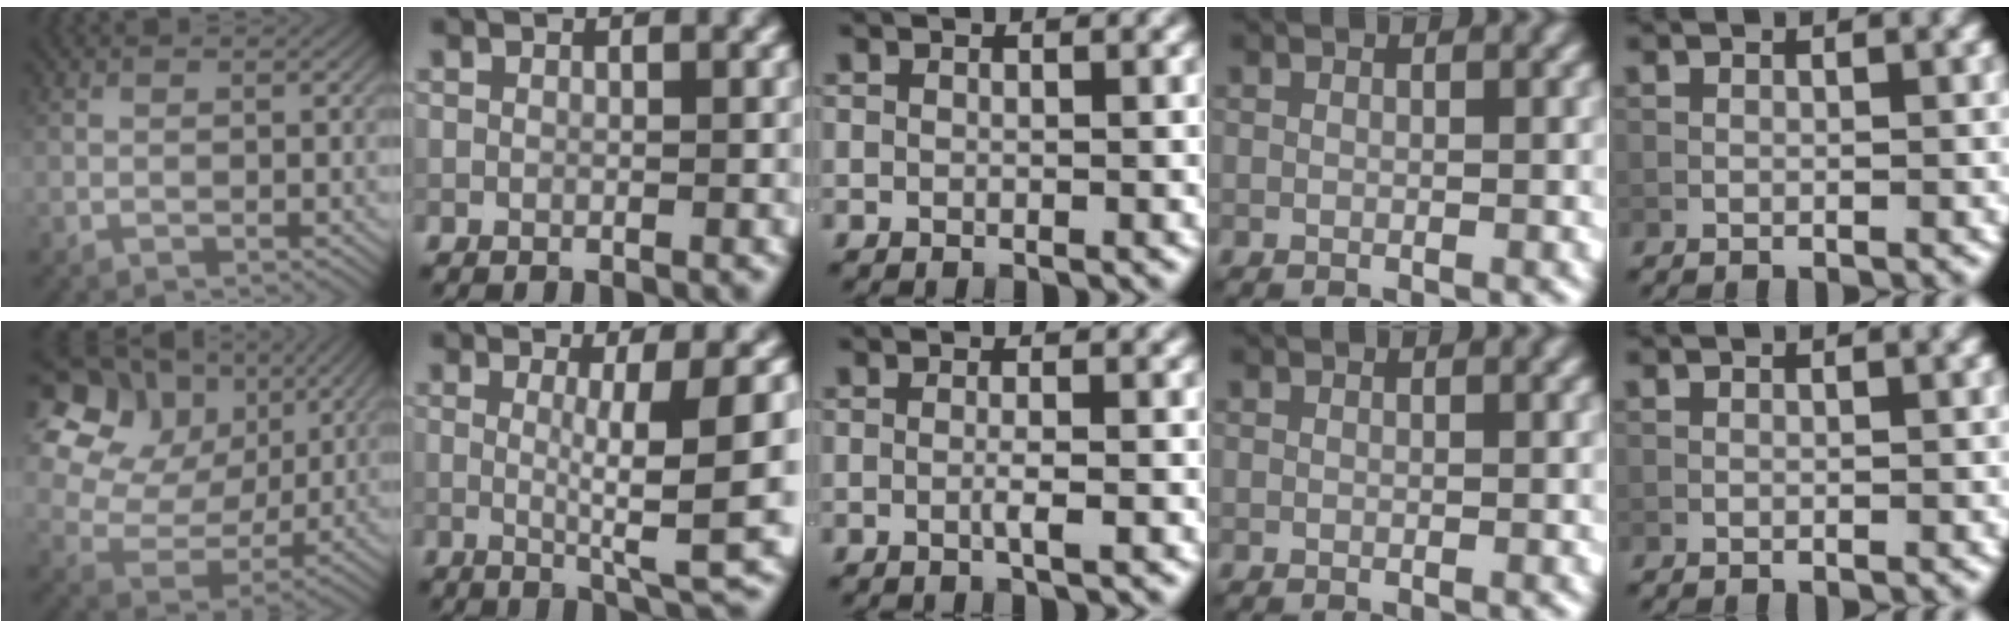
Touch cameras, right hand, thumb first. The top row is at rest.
{"thumb": {"total": 17.0, "force": [7.8, 12.6, 8.2], "torque": [-0.234, 0.061, 0.172]}, "index": {"total": 8.5, "force": [0.0, 1.5, 8.4], "torque": [-0.116, -0.008, 0.005]}, "middle": {"total": 1.6, "force": [-0.3, 0.3, 1.6], "torque": [-0.025, -0.003, -0.008]}}